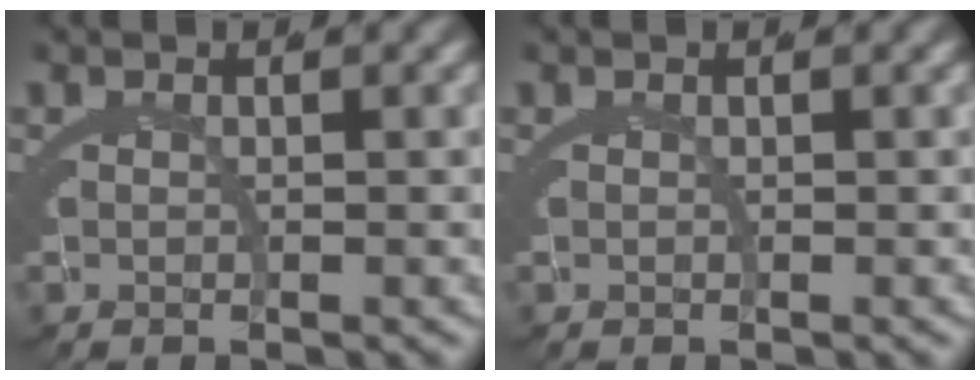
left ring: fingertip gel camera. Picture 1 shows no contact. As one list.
[{"total": 0.0}]